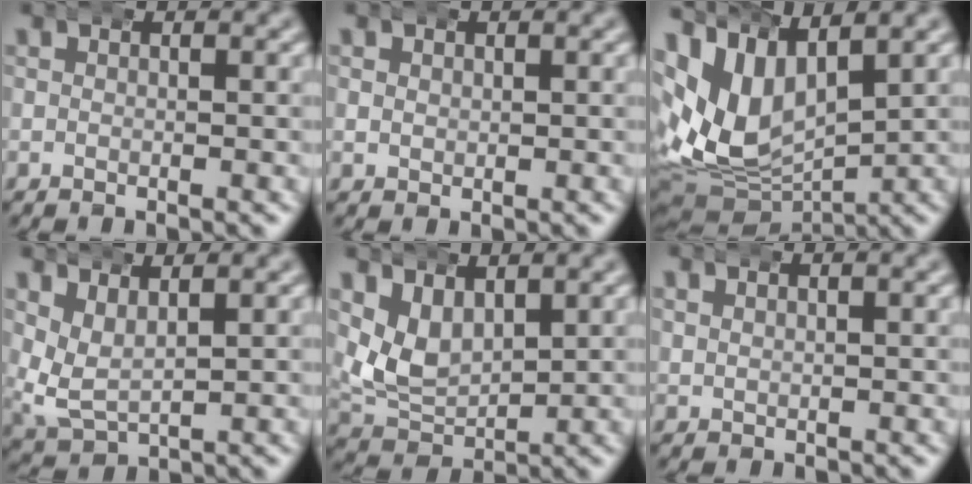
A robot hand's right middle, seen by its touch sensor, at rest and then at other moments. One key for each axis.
{"total": 1.0, "fx": 0.5, "fy": 0.8, "fz": 0.2, "tx": -0.012, "ty": -0.006, "tz": 0.014}
{"total": 11.5, "fx": 1.2, "fy": 8.8, "fz": 7.3, "tx": -0.168, "ty": -0.027, "tz": 0.029}
{"total": 4.7, "fx": 1.8, "fy": 3.5, "fz": 2.6, "tx": -0.083, "ty": -0.024, "tz": 0.044}
{"total": 5.8, "fx": 1.9, "fy": 4.5, "fz": 3.1, "tx": -0.090, "ty": -0.018, "tz": 0.041}
{"total": 0.9, "fx": 0.7, "fy": 0.6, "fz": 0.2, "tx": -0.010, "ty": -0.002, "tz": 0.018}